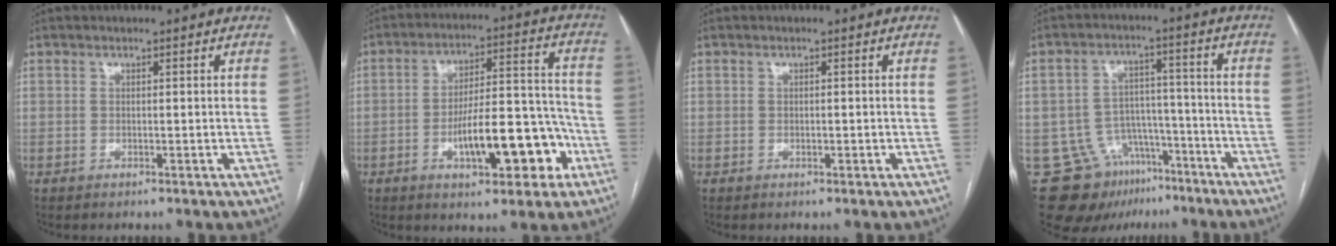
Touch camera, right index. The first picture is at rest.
{"total": 13.7, "force": [-5.1, 4.4, 11.9], "torque": [-0.183, 0.032, -0.068]}
{"total": 0.5, "force": [-0.1, 0.4, 0.4], "torque": [-0.006, 0.000, 0.001]}
{"total": 12.0, "force": [-7.8, 8.5, 3.5], "torque": [-0.054, 0.050, -0.112]}